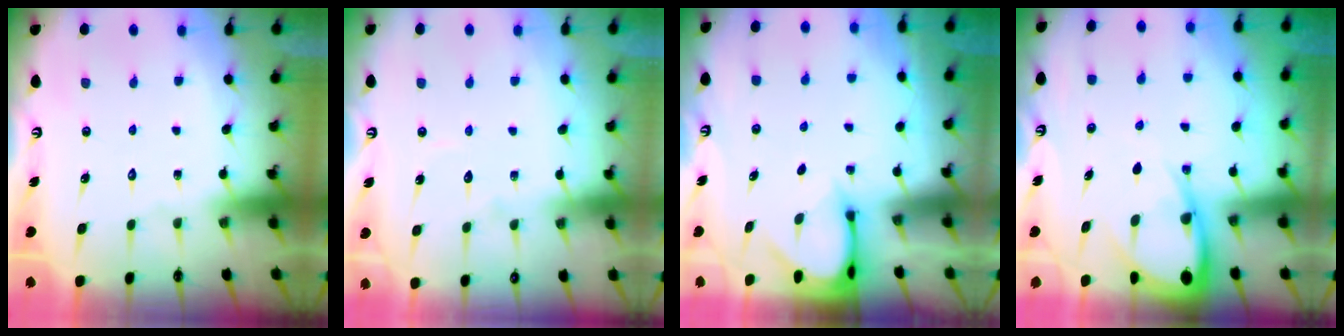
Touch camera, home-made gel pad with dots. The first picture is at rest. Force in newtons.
{"total": 4.0, "press": 4.0, "slide": 0.3}
{"total": 3.0, "press": 3.0, "slide": 0.4}
{"total": 8.4, "press": 8.4, "slide": 0.8}